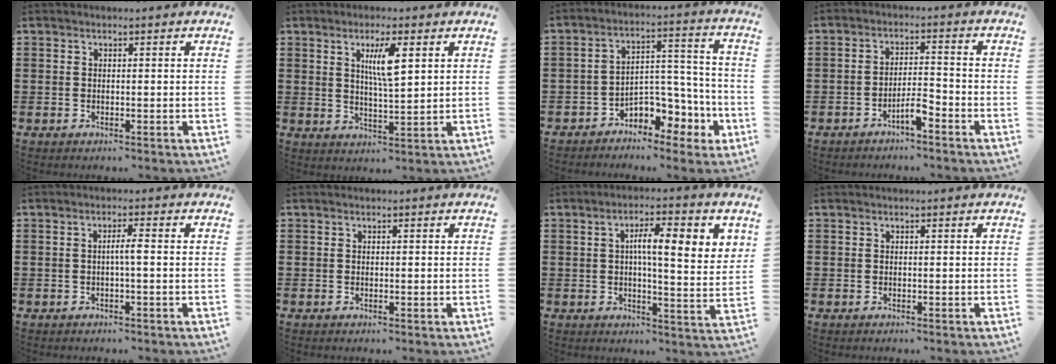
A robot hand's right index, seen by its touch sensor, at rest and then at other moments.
{"total": 5.4, "force": [2.1, 1.2, 4.8], "torque": [-0.094, 0.003, 0.031]}
{"total": 5.7, "force": [-3.1, 4.2, 2.3], "torque": [-0.040, 0.004, -0.060]}
{"total": 4.0, "force": [-2.8, 0.9, 2.8], "torque": [-0.056, 0.006, -0.055]}
{"total": 2.1, "force": [-0.3, 0.1, 2.1], "torque": [-0.041, 0.001, -0.007]}
{"total": 0.0}
{"total": 7.7, "force": [2.0, 1.6, 7.2], "torque": [-0.134, 0.001, 0.029]}
{"total": 0.0}